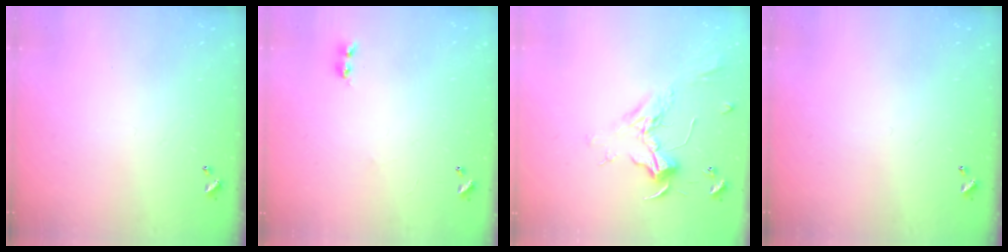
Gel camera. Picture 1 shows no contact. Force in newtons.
{"total": 2.2, "press": 2.1, "slide": 0.6}
{"total": 2.4, "press": 2.3, "slide": 0.8}
{"total": 0.0}